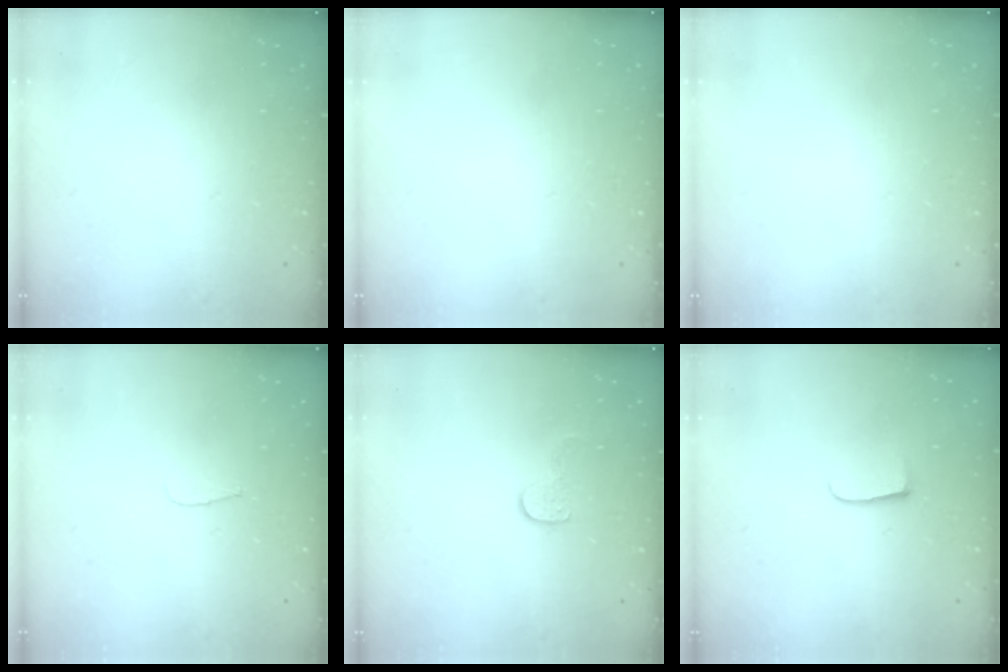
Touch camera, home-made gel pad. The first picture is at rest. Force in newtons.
{"total": 0.0}
{"total": 0.0}
{"total": 3.4, "press": 3.4, "slide": 0.3}
{"total": 6.1, "press": 6.1, "slide": 0.2}
{"total": 6.0, "press": 5.9, "slide": 0.7}